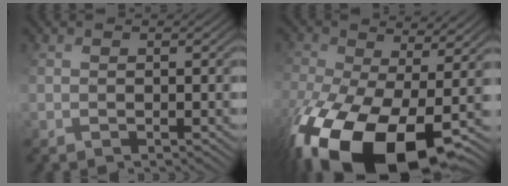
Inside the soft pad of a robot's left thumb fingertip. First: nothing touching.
{"total": 18.6, "force": [-7.9, 9.6, 13.8], "torque": [-0.341, -0.068, -0.105]}